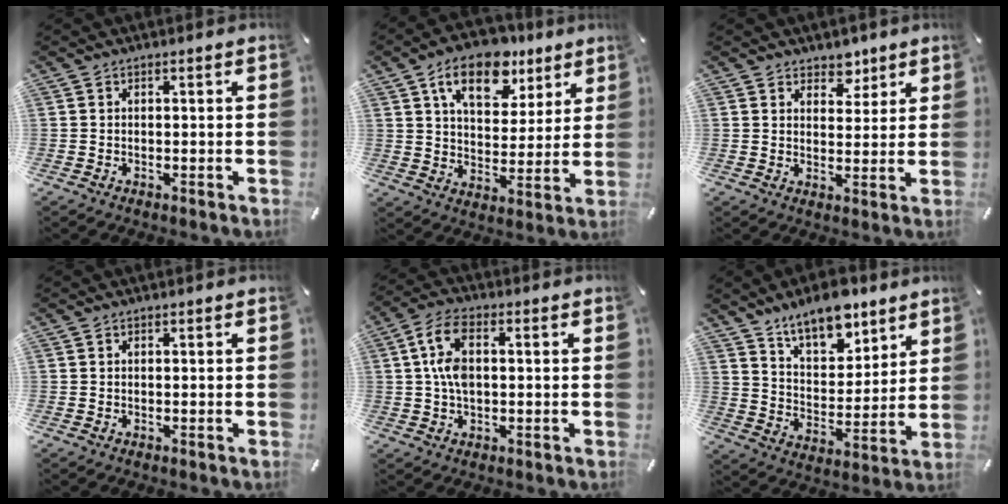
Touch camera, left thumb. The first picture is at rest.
{"total": 14.8, "force": [9.1, 8.4, 8.0], "torque": [-0.126, -0.036, 0.160]}
{"total": 5.3, "force": [4.0, 3.5, 0.6], "torque": [0.012, -0.025, 0.067]}
{"total": 0.0}
{"total": 8.1, "force": [1.0, 4.8, 6.5], "torque": [-0.136, 0.006, 0.014]}
{"total": 12.4, "force": [10.2, 5.5, 4.3], "torque": [-0.073, -0.068, 0.189]}